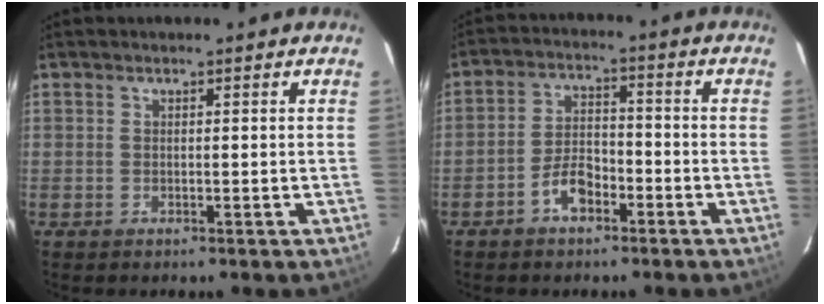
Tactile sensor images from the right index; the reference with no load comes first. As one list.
[{"total": 5.9, "force": [-3.6, 3.0, 3.5], "torque": [-0.075, 0.016, -0.062]}]